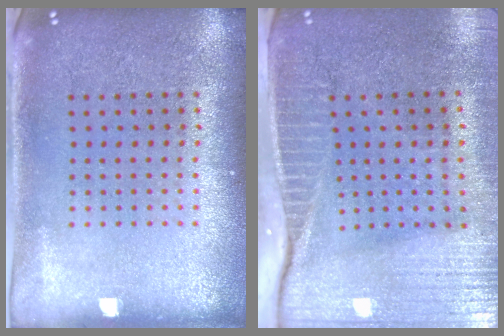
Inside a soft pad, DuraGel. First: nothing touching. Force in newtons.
{"total": 4.1, "press": 3.6, "slide": 1.9}